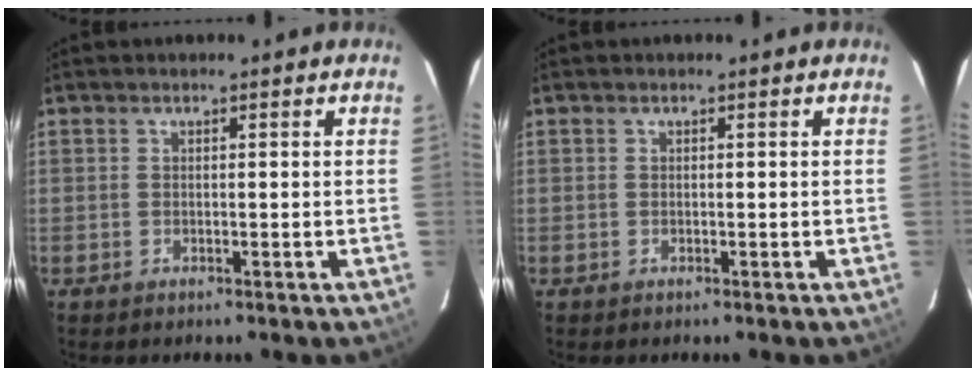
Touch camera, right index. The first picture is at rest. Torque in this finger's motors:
{"motor_torque": [0.00, 0.00, 0.04, 0.00]}